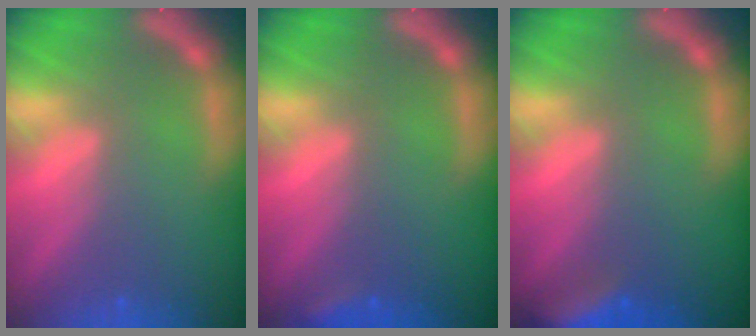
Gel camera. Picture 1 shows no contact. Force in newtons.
{"total": 1.4}
{"total": 5.0}